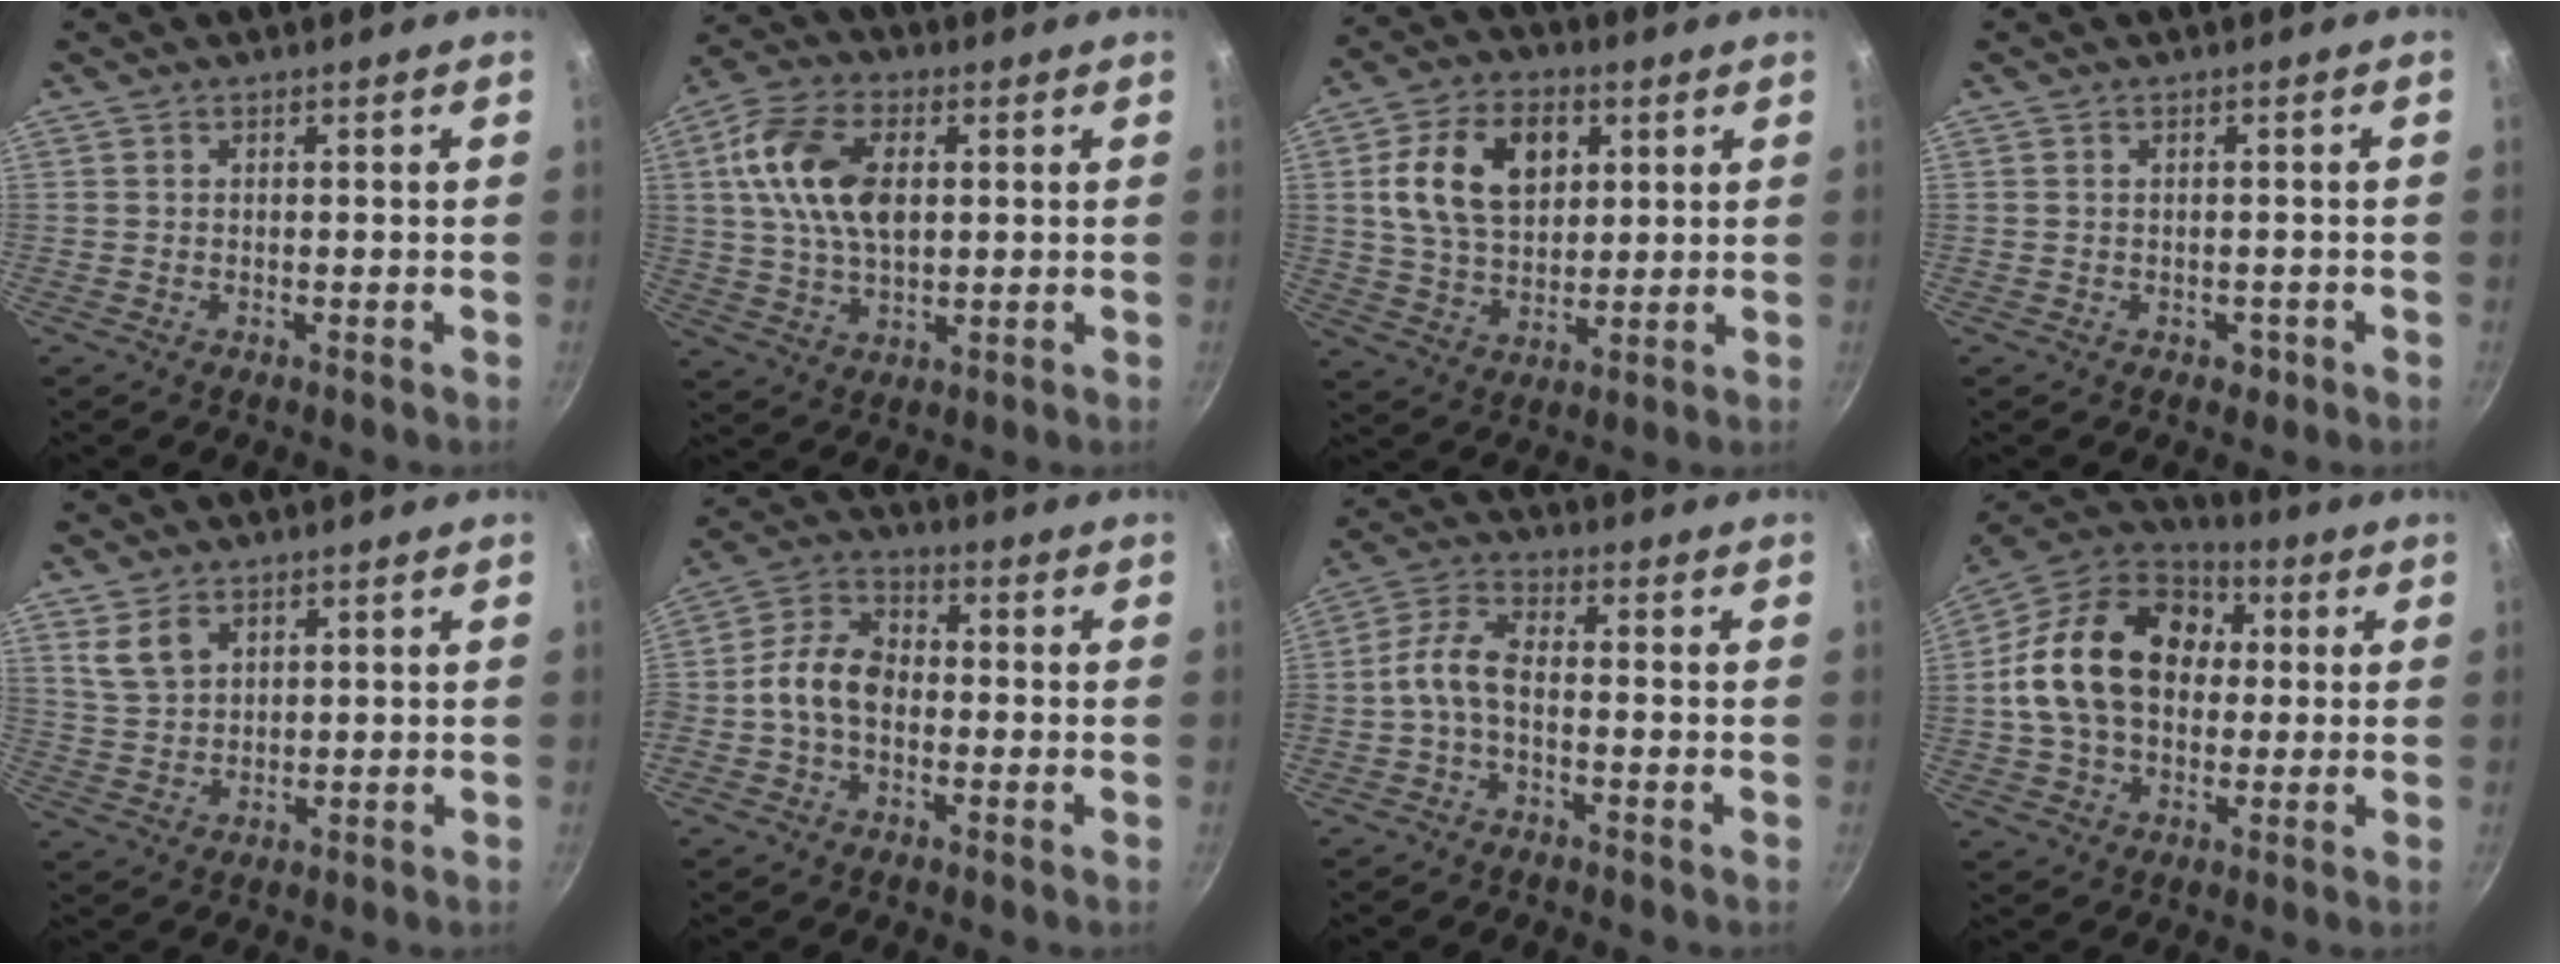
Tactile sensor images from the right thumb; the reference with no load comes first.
{"total": 14.2, "force": [2.6, 8.4, 11.1], "torque": [-0.193, 0.006, 0.041]}
{"total": 15.1, "force": [4.1, 10.2, 10.3], "torque": [-0.161, -0.001, 0.068]}
{"total": 1.7, "force": [-0.7, 1.3, 0.8], "torque": [-0.002, 0.009, -0.001]}
{"total": 5.6, "force": [2.9, 3.6, 3.1], "torque": [-0.047, -0.010, 0.063]}
{"total": 9.2, "force": [-1.6, 6.4, 6.4], "torque": [-0.107, 0.036, -0.050]}
{"total": 6.4, "force": [-2.0, 3.0, 5.2], "torque": [-0.118, 0.031, -0.052]}
{"total": 21.2, "force": [2.4, 15.4, 14.3], "torque": [-0.230, 0.034, 0.030]}